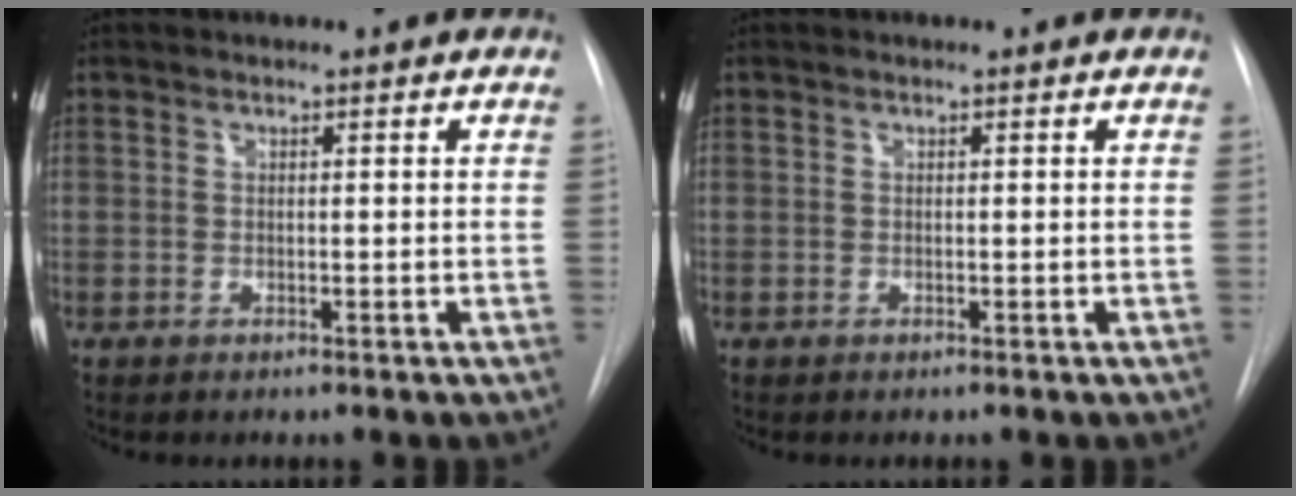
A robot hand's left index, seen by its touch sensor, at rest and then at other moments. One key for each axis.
{"total": 0.0}